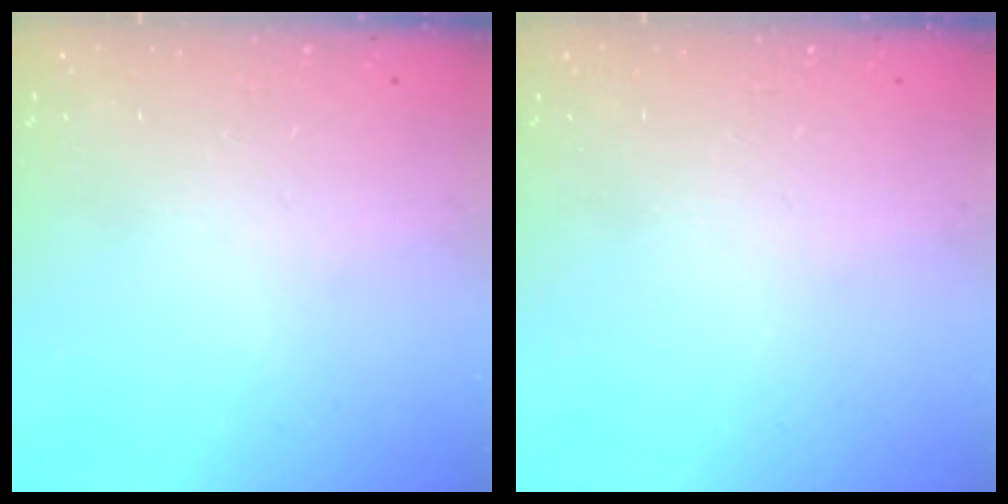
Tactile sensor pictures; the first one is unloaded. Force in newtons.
{"total": 0.0}